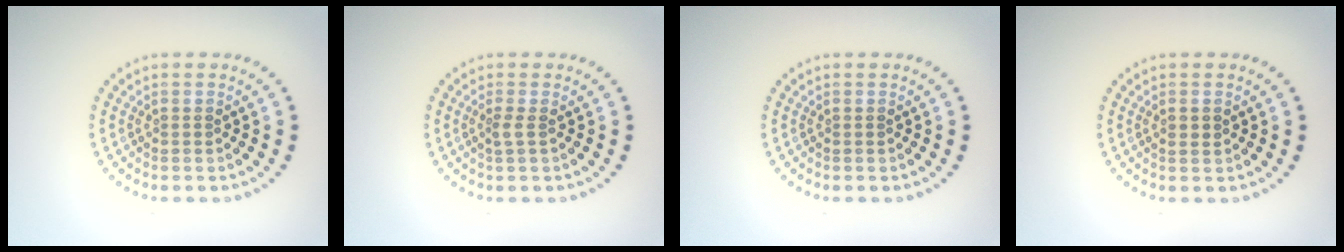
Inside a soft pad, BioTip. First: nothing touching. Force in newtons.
{"total": 0.9, "press": 0.6, "slide": 0.7}
{"total": 0.0}
{"total": 1.1, "press": 1.0, "slide": 0.4}